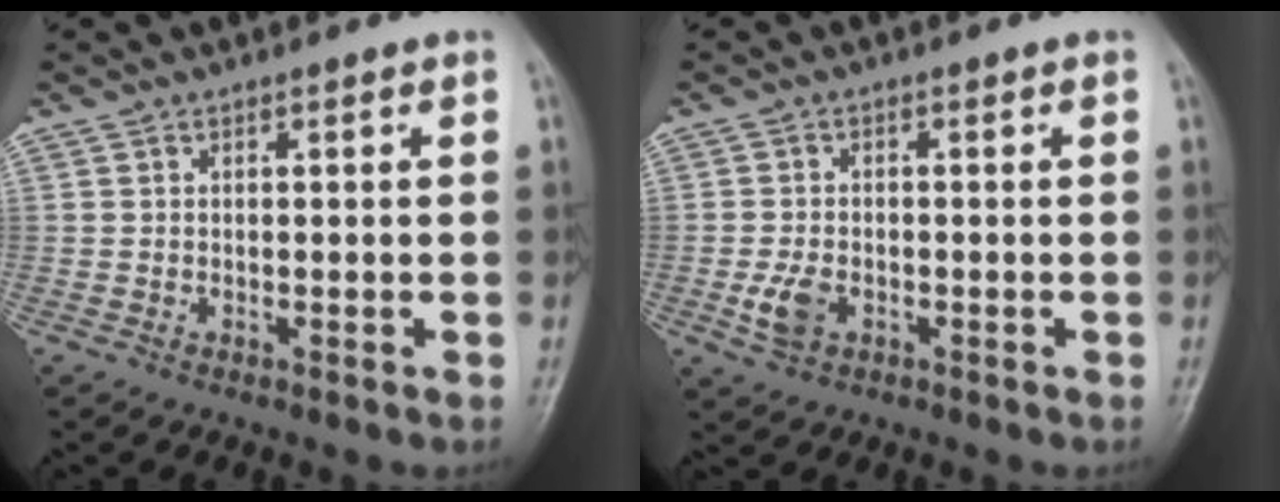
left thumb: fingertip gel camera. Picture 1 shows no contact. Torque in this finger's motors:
{"motor_torque": [-0.09, 0.22, 0.35, 0.05, 0.01]}